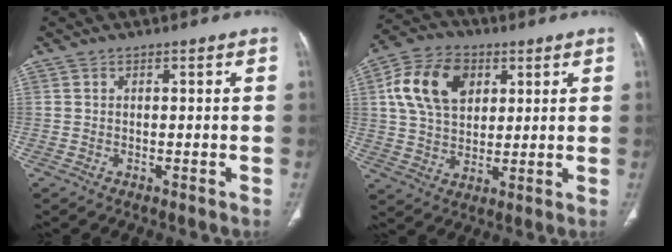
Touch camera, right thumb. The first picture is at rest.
{"total": 14.1, "force": [4.5, 9.7, 9.3], "torque": [-0.154, 0.004, 0.079]}